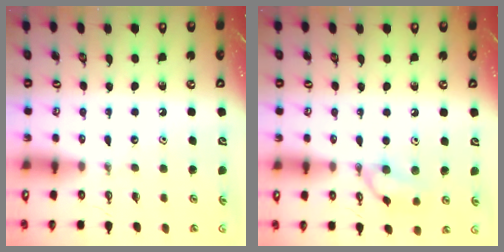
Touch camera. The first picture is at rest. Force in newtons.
{"total": 9.6, "press": 9.6, "slide": 0.1}